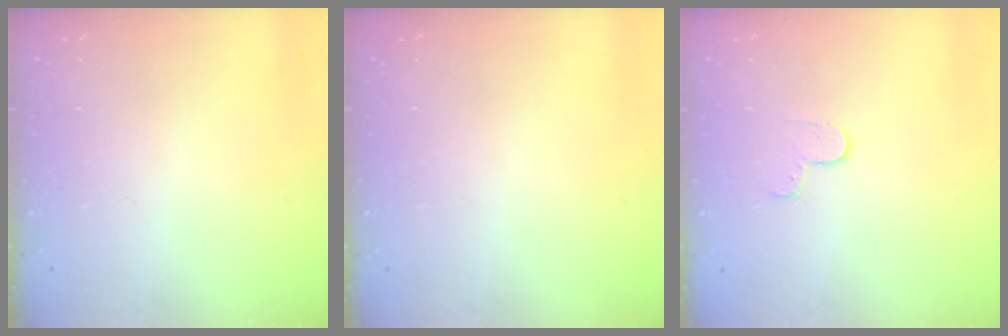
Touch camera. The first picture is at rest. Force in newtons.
{"total": 0.0}
{"total": 3.7, "press": 3.6, "slide": 0.3}